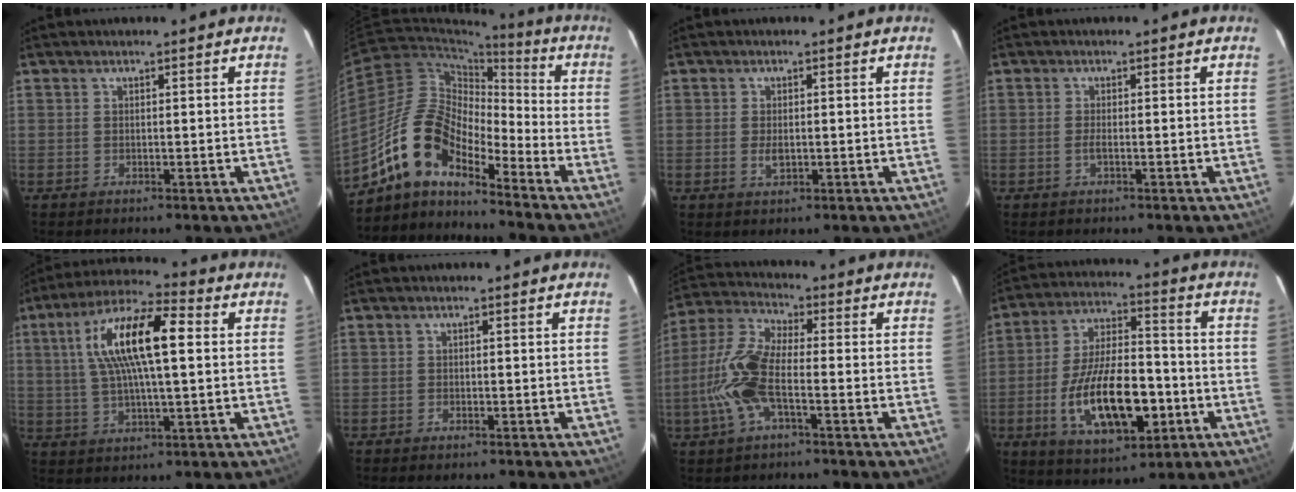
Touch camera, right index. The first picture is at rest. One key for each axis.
{"total": 13.4, "fx": -10.3, "fy": 5.0, "fz": 7.0, "tx": -0.122, "ty": 0.014, "tz": -0.209}
{"total": 2.3, "fx": -0.4, "fy": 1.3, "fz": 1.9, "tx": -0.034, "ty": -0.003, "tz": -0.005}
{"total": 0.9, "fx": -0.4, "fy": 0.1, "fz": 0.8, "tx": -0.017, "ty": -0.002, "tz": -0.007}
{"total": 15.4, "fx": 3.2, "fy": 4.2, "fz": 14.5, "tx": -0.275, "ty": 0.025, "tz": 0.052}
{"total": 1.5, "fx": -1.2, "fy": 0.6, "fz": 0.6, "tx": -0.015, "ty": -0.001, "tz": -0.021}
{"total": 11.7, "fx": -3.3, "fy": 3.8, "fz": 10.6, "tx": -0.245, "ty": 0.005, "tz": -0.071}
{"total": 18.2, "fx": -5.6, "fy": 8.1, "fz": 15.3, "tx": -0.301, "ty": -0.002, "tz": -0.081}